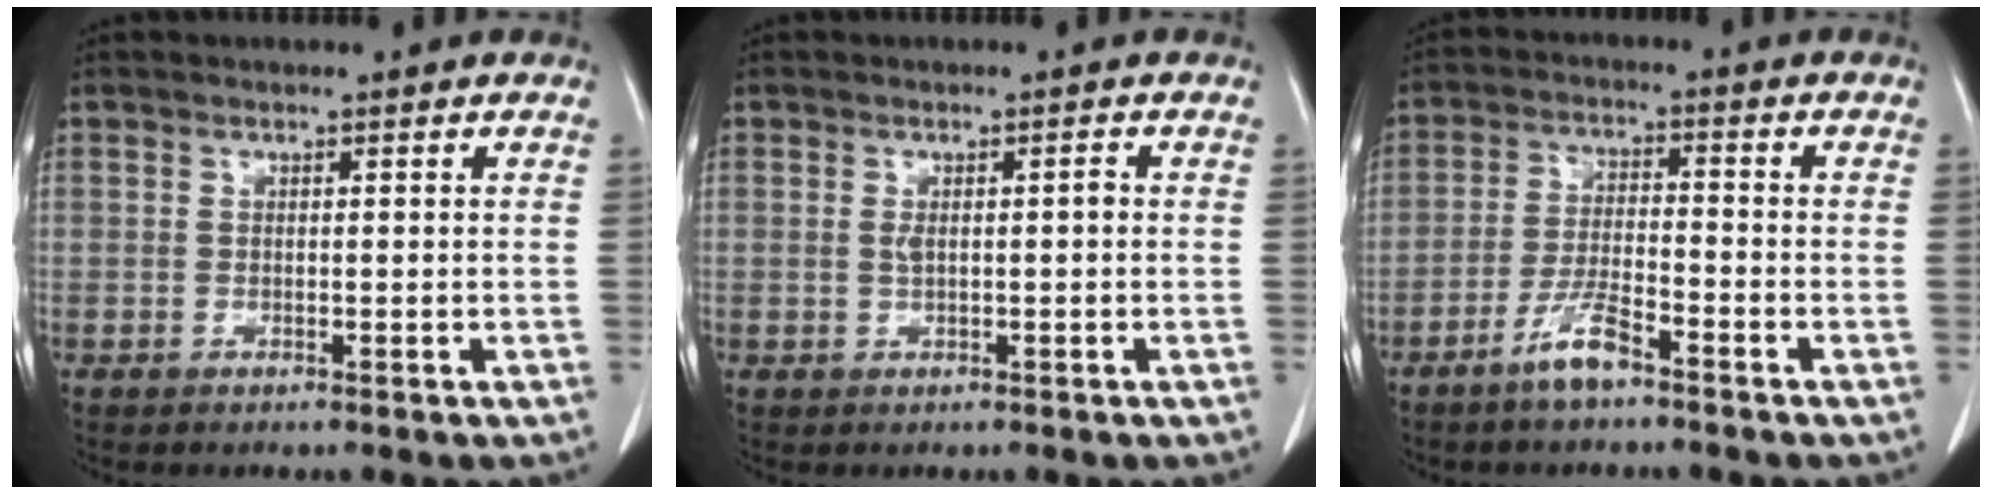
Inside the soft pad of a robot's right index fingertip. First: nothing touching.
{"total": 2.1, "force": [0.0, 0.6, 2.0], "torque": [-0.040, 0.008, 0.004]}
{"total": 5.6, "force": [-4.0, 0.8, 3.8], "torque": [-0.081, -0.004, -0.078]}